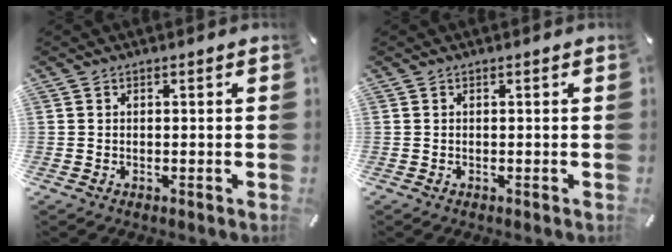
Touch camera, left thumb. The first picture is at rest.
{"total": 0.0}